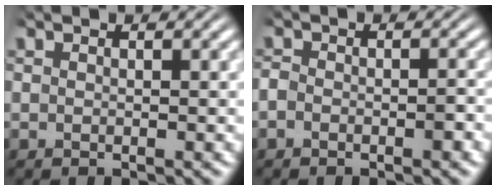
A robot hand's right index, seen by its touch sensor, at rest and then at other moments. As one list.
[{"total": 2.0, "force": [-1.2, 1.4, 0.8], "torque": [-0.025, 0.000, -0.027]}]